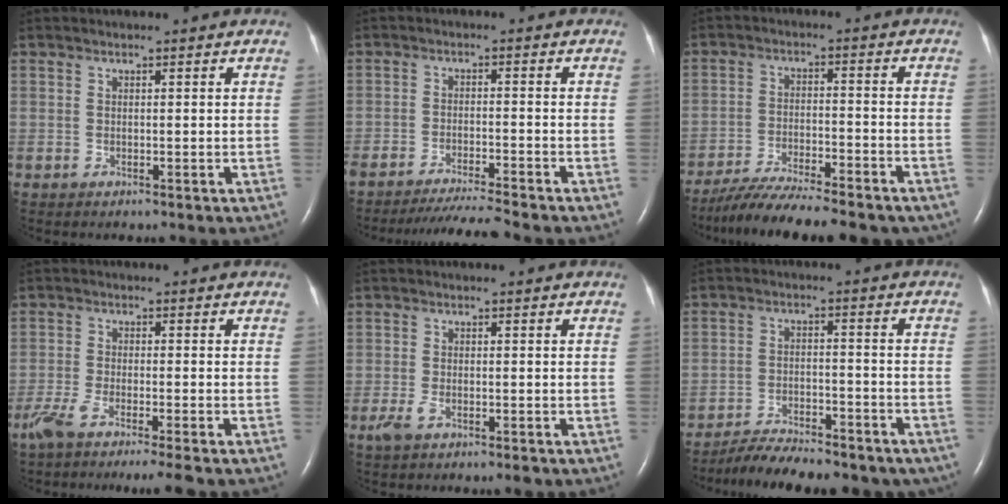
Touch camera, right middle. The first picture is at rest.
{"total": 7.6, "force": [-7.1, -1.2, 2.6], "torque": [-0.037, -0.020, -0.120]}
{"total": 15.2, "force": [-13.1, 2.3, 7.3], "torque": [-0.126, -0.013, -0.202]}
{"total": 7.8, "force": [-6.0, -0.3, 5.0], "torque": [-0.084, -0.017, -0.100]}
{"total": 3.3, "force": [-1.9, 1.0, 2.5], "torque": [-0.056, -0.005, -0.031]}
{"total": 14.0, "force": [-12.2, 3.8, 5.7], "torque": [-0.089, 0.007, -0.174]}